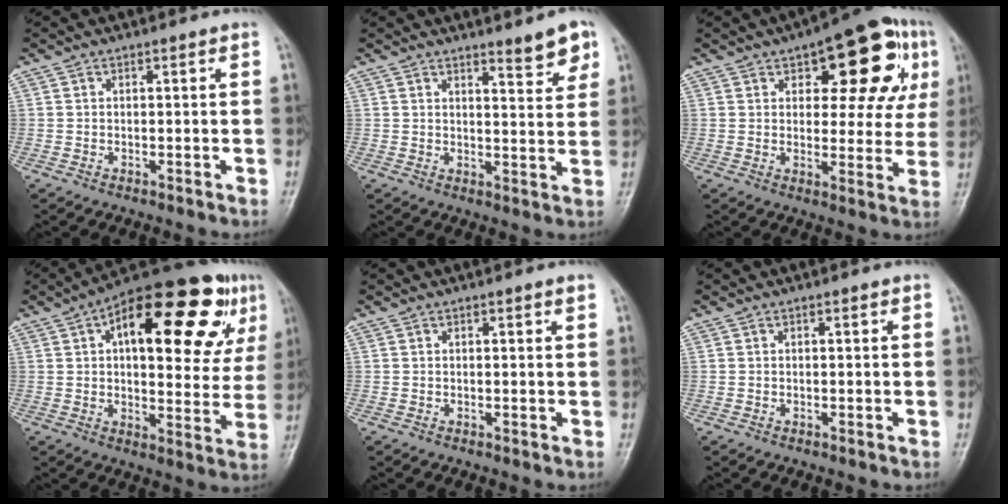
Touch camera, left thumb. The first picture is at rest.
{"total": 5.4, "force": [3.8, 1.2, 3.6], "torque": [-0.035, -0.030, 0.052]}
{"total": 18.6, "force": [7.4, 8.5, 14.8], "torque": [-0.144, 0.006, 0.091]}
{"total": 26.2, "force": [10.2, 11.1, 21.5], "torque": [-0.269, 0.018, 0.139]}
{"total": 1.0, "force": [0.6, 0.0, 0.8], "torque": [-0.010, -0.002, 0.006]}
{"total": 0.0}